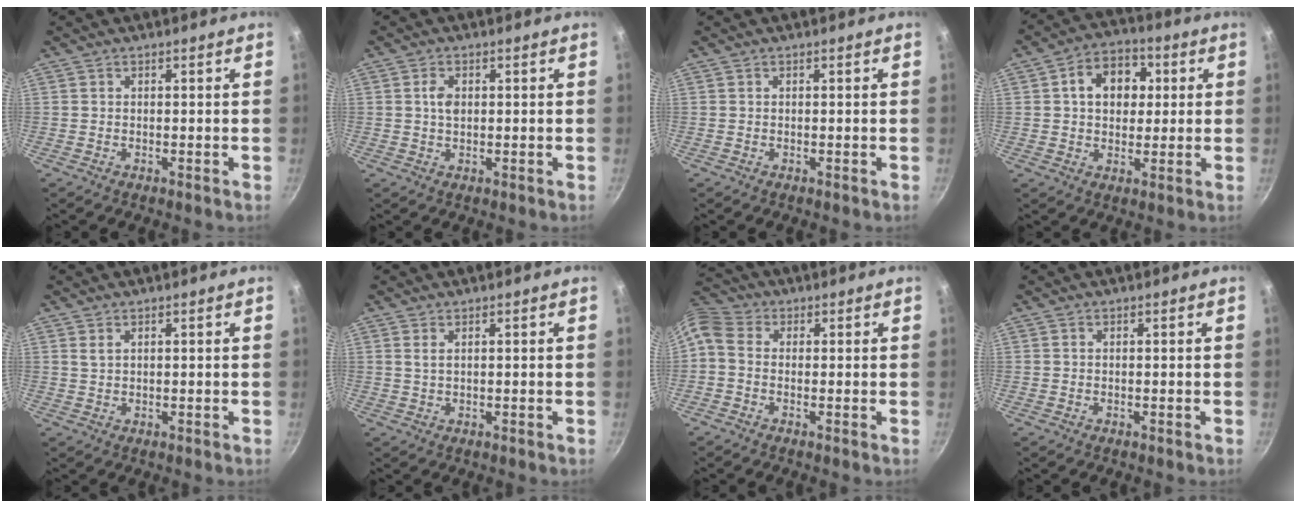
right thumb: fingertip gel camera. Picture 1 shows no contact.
{"total": 2.8, "force": [0.5, 1.8, 2.0], "torque": [-0.034, 0.000, 0.008]}
{"total": 0.0}
{"total": 10.8, "force": [2.4, 8.1, 6.7], "torque": [-0.069, 0.012, 0.025]}
{"total": 1.4, "force": [0.8, 0.8, 0.9], "torque": [-0.017, -0.001, 0.017]}
{"total": 1.4, "force": [0.7, 0.7, 1.1], "torque": [-0.023, -0.002, 0.013]}
{"total": 7.3, "force": [-0.4, 5.7, 4.6], "torque": [-0.106, 0.030, -0.023]}
{"total": 0.0}